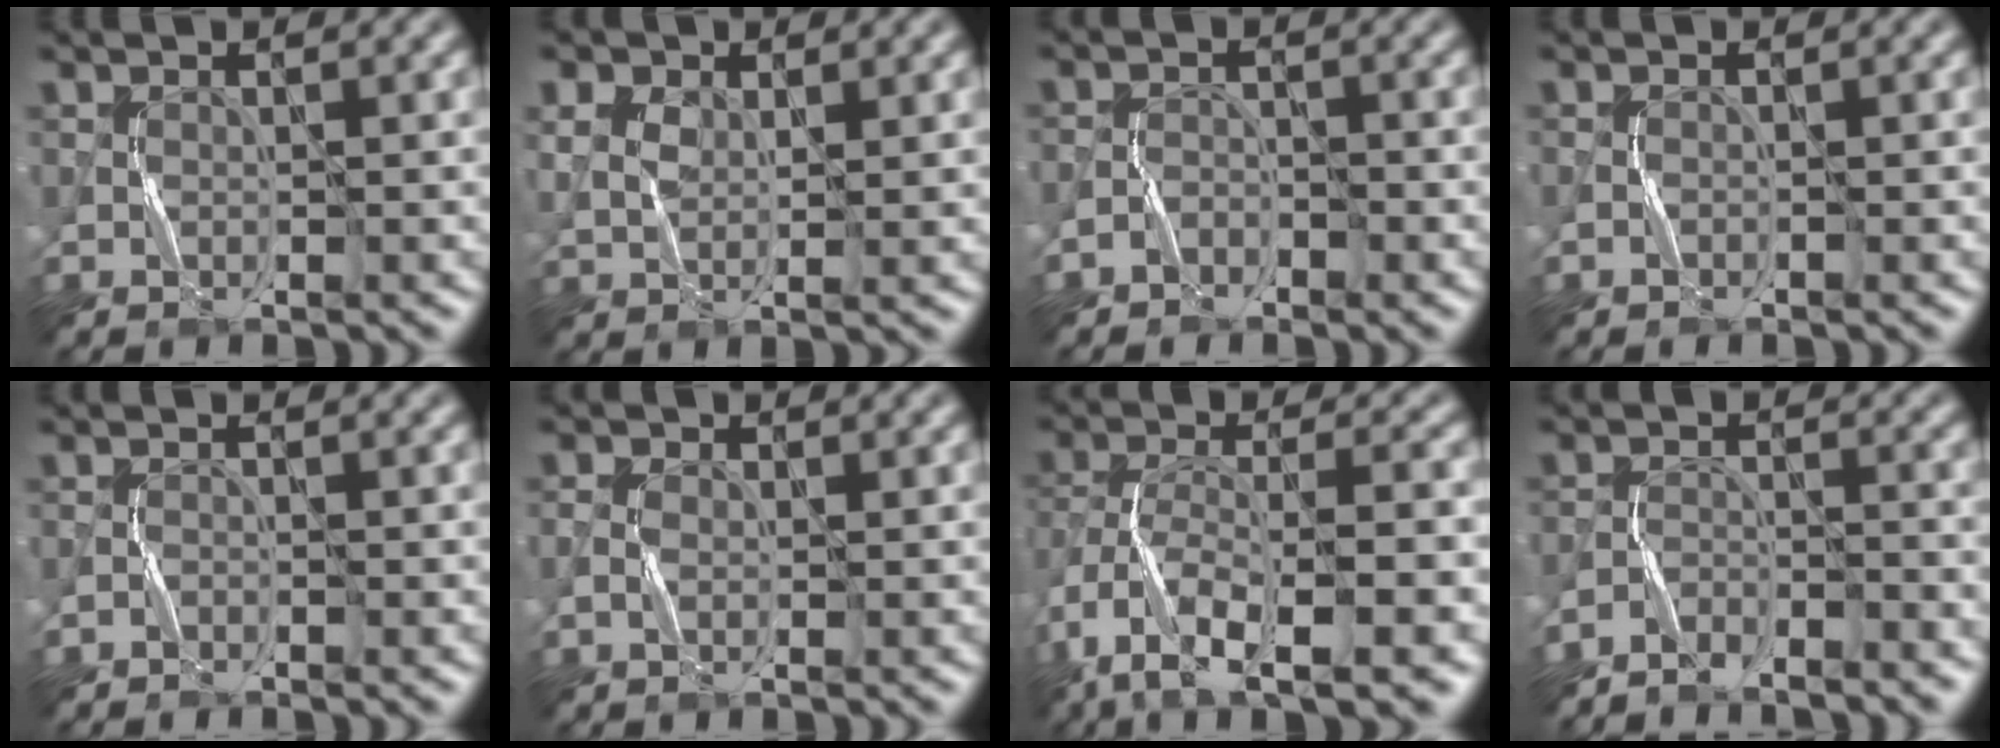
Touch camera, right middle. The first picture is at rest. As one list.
[{"total": 2.7, "force": [1.2, 1.6, 1.8], "torque": [-0.038, -0.001, 0.021]}, {"total": 1.5, "force": [-1.2, 0.8, 0.4], "torque": [-0.004, 0.008, -0.027]}, {"total": 0.5, "force": [-0.4, 0.2, 0.3], "torque": [-0.007, 0.003, -0.008]}, {"total": 0.8, "force": [-0.7, 0.3, 0.2], "torque": [-0.002, 0.004, -0.014]}, {"total": 1.6, "force": [-0.3, 1.1, 1.1], "torque": [-0.025, 0.005, -0.010]}, {"total": 11.1, "force": [-6.4, 4.0, 8.2], "torque": [-0.160, 0.000, -0.113]}, {"total": 3.4, "force": [-3.3, 0.7, 0.8], "torque": [-0.017, 0.003, -0.067]}]